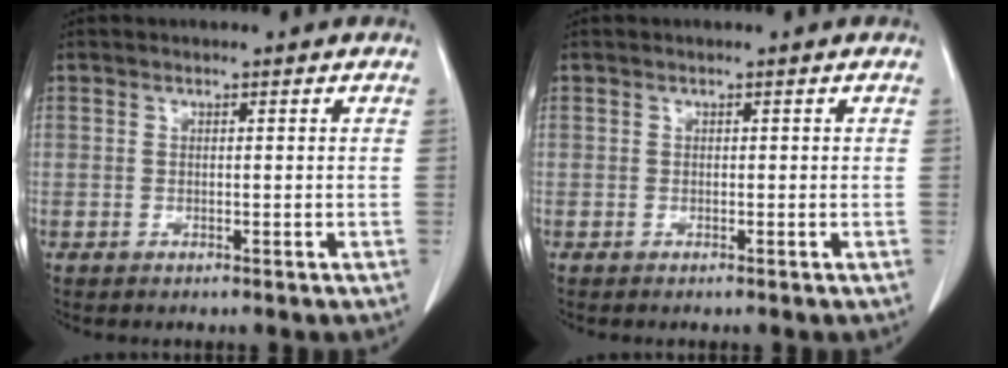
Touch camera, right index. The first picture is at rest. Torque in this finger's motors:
{"motor_torque": [-0.01, -0.05, 0.02, 0.01]}